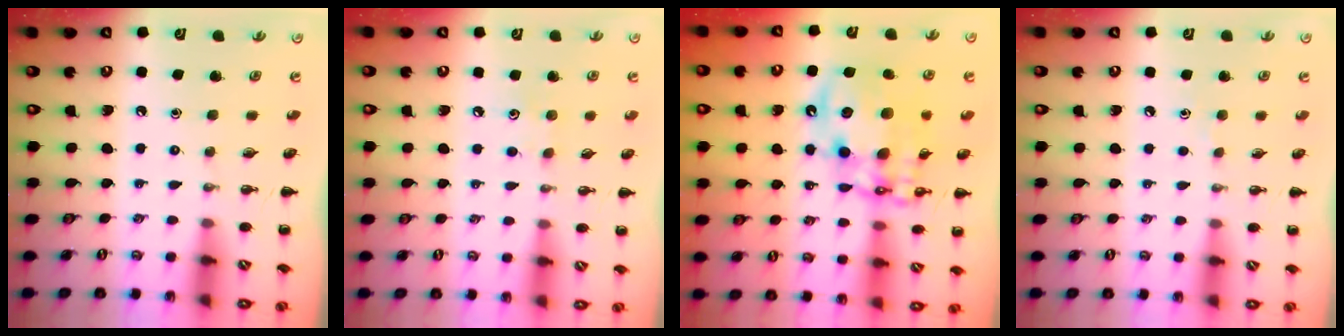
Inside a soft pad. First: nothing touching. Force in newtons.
{"total": 4.2, "press": 4.1, "slide": 1.1}
{"total": 16.3, "press": 15.8, "slide": 3.7}
{"total": 3.1, "press": 2.9, "slide": 1.1}